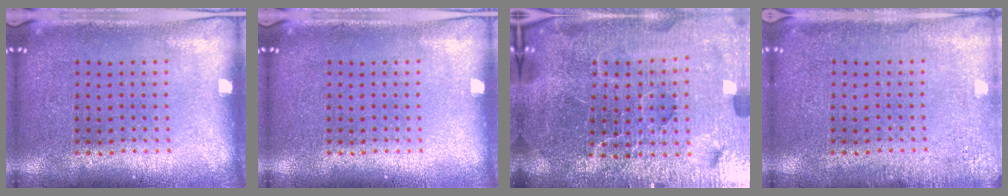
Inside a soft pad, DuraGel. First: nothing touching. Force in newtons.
{"total": 0.0}
{"total": 7.0, "press": 6.1, "slide": 3.4}
{"total": 2.5, "press": 2.4, "slide": 0.5}